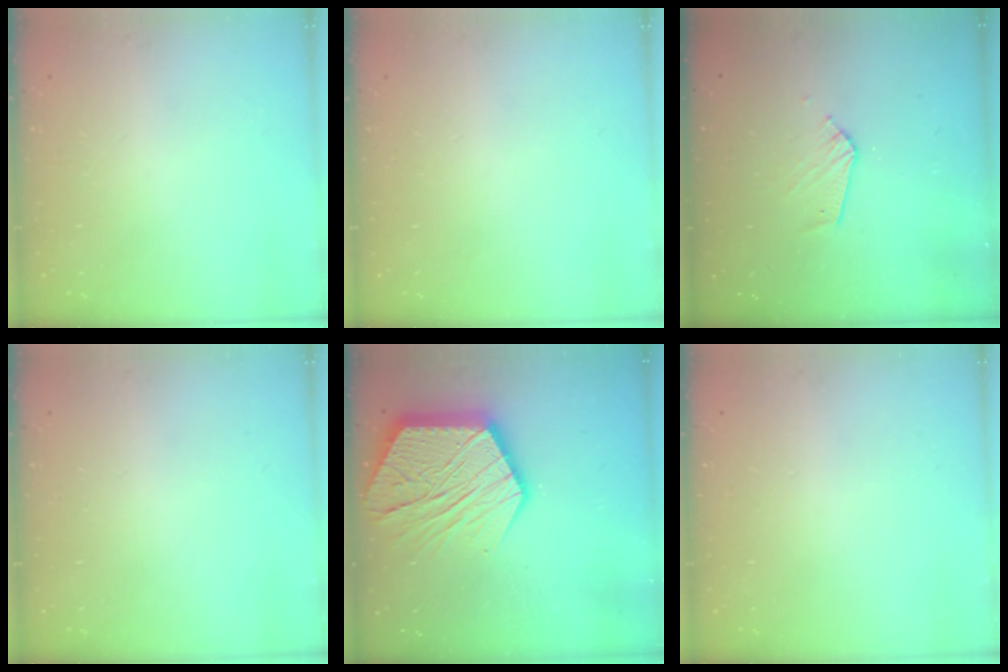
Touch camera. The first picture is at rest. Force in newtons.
{"total": 0.0}
{"total": 6.2, "press": 6.2, "slide": 0.3}
{"total": 0.0}
{"total": 23.5, "press": 23.4, "slide": 2.1}
{"total": 0.0}